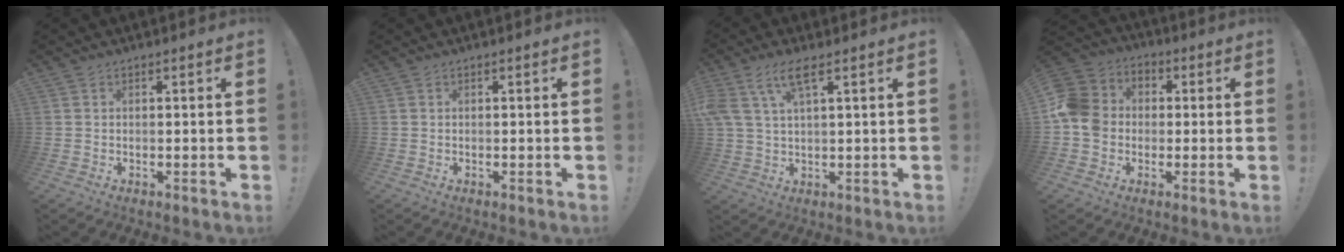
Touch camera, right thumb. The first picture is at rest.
{"total": 0.0}
{"total": 7.7, "force": [4.1, 2.6, 5.9], "torque": [-0.128, 0.001, 0.082]}
{"total": 11.0, "force": [-1.6, 9.9, 4.7], "torque": [-0.093, 0.025, -0.026]}